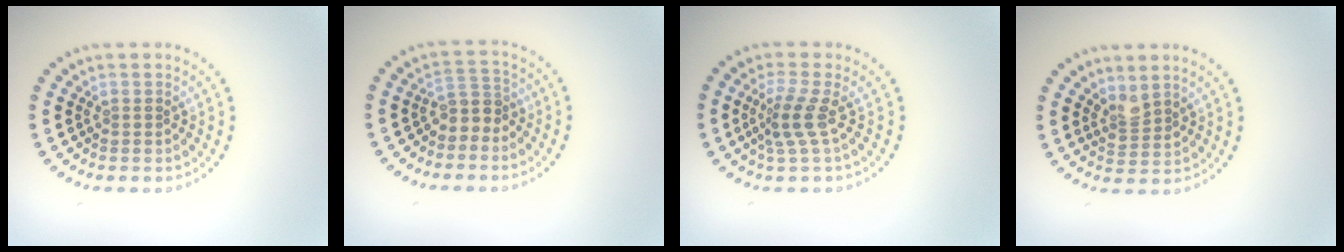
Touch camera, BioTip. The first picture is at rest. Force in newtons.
{"total": 2.1, "press": 1.6, "slide": 1.5}
{"total": 2.5, "press": 1.8, "slide": 1.7}
{"total": 1.8, "press": 1.5, "slide": 1.1}